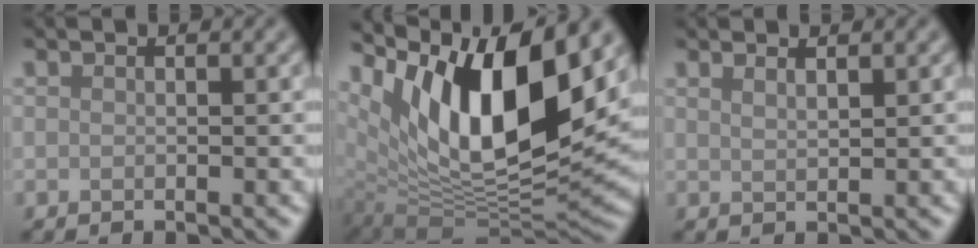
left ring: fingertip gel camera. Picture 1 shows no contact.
{"total": 15.1, "force": [6.4, 6.1, 12.2], "torque": [-0.215, 0.003, 0.115]}
{"total": 1.5, "force": [1.1, 0.4, 0.8], "torque": [-0.007, 0.002, 0.012]}